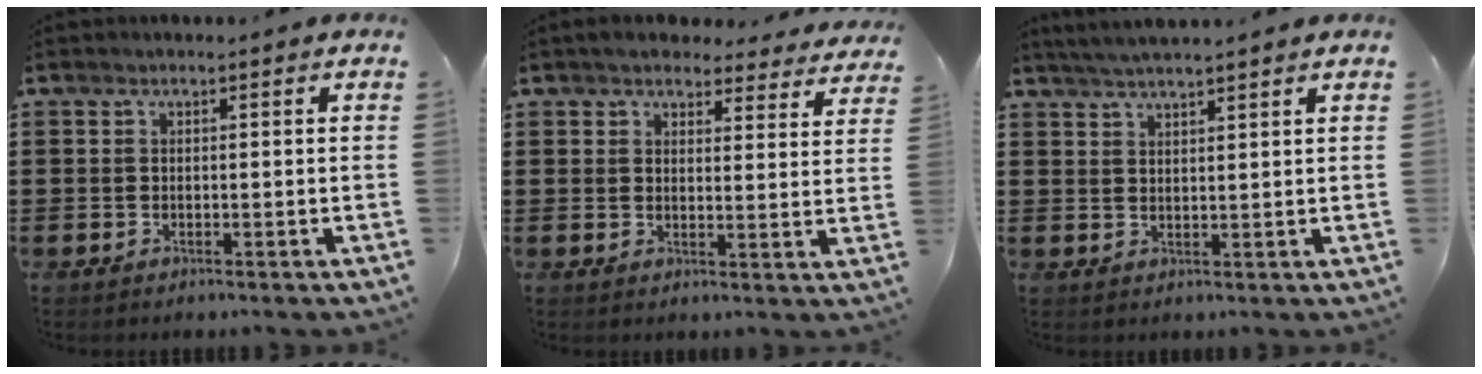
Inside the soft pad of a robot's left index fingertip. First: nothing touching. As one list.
[{"total": 4.0, "force": [3.9, 0.8, 0.7], "torque": [-0.021, -0.017, 0.068]}, {"total": 2.8, "force": [2.6, -0.4, 0.7], "torque": [-0.020, -0.002, 0.049]}]